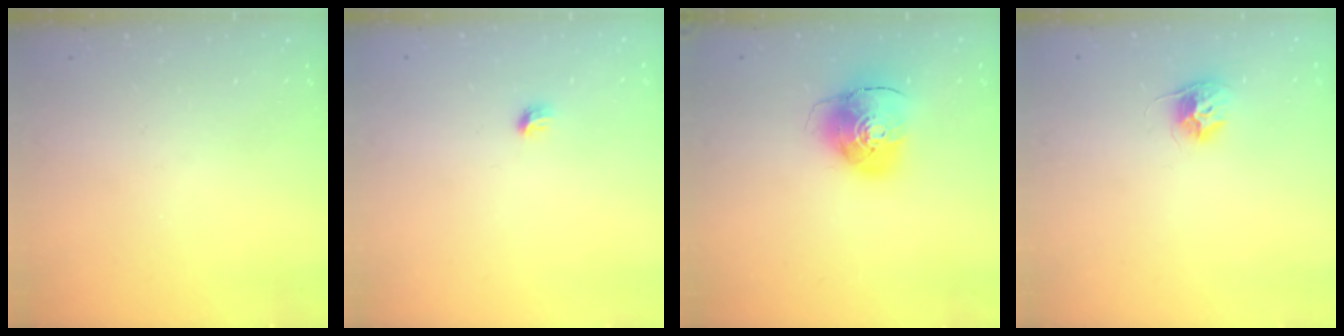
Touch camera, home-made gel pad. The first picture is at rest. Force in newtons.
{"total": 3.9, "press": 3.8, "slide": 0.9}
{"total": 9.9, "press": 9.8, "slide": 1.4}
{"total": 9.1, "press": 9.1, "slide": 0.4}